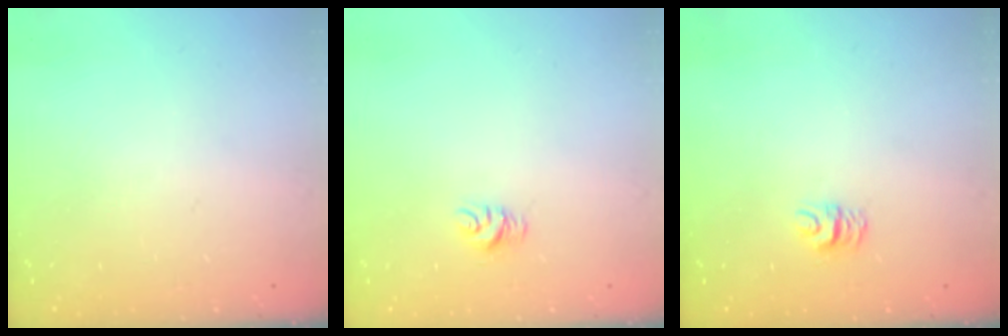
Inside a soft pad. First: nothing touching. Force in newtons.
{"total": 4.5, "press": 4.5, "slide": 0.3}
{"total": 5.1, "press": 5.0, "slide": 0.3}